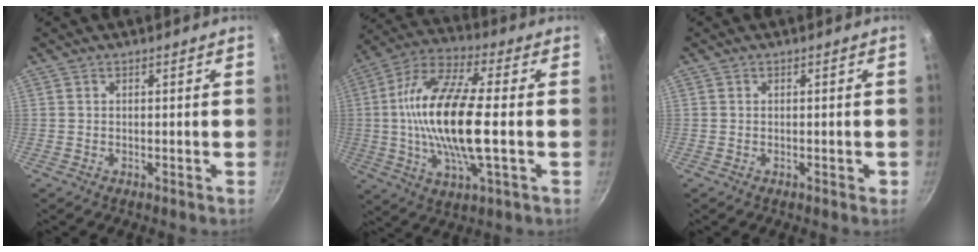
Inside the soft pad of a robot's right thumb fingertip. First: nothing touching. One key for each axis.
{"total": 19.1, "fx": -0.6, "fy": 6.2, "fz": 18.0, "tx": -0.353, "ty": 0.018, "tz": -0.024}
{"total": 0.9, "fx": -0.3, "fy": 0.7, "fz": 0.6, "tx": 0.000, "ty": 0.004, "tz": -0.006}